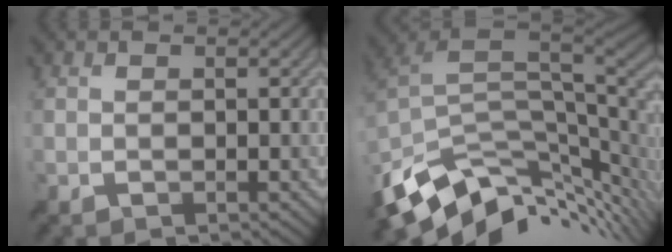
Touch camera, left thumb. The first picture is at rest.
{"total": 12.1, "force": [-4.0, 6.5, 9.4], "torque": [-0.199, -0.031, -0.059]}